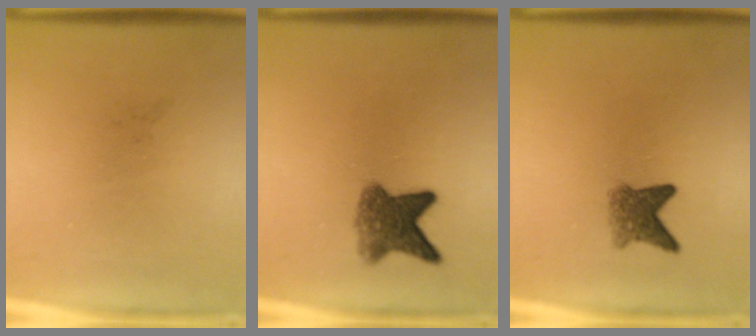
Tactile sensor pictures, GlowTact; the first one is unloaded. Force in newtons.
{"total": 6.0}
{"total": 3.5}